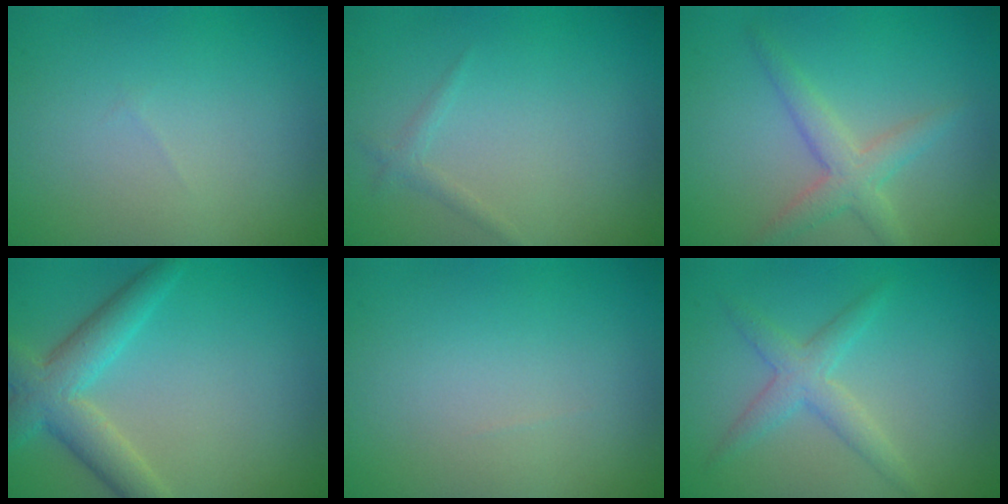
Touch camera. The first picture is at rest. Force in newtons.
{"total": 0.9, "press": 0.9, "slide": 0.1}
{"total": 2.8, "press": 2.8, "slide": 0.1}
{"total": 4.7, "press": 4.7, "slide": 0.2}
{"total": 0.0}
{"total": 2.5, "press": 2.5, "slide": 0.1}